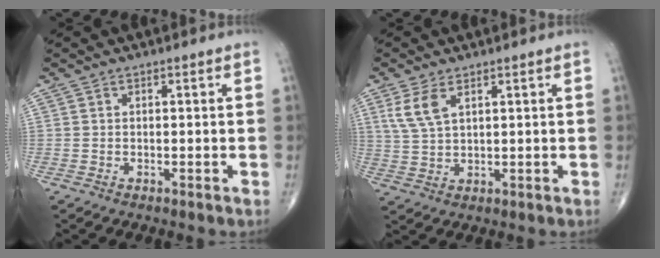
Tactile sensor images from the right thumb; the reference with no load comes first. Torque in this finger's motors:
{"motor_torque": [0.74, 1.15, 0.19, -0.02, 0.29]}